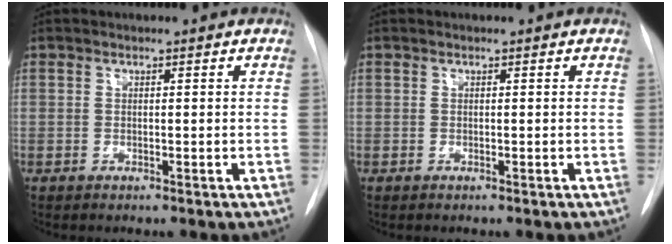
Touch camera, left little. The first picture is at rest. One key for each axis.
{"total": 0.0}